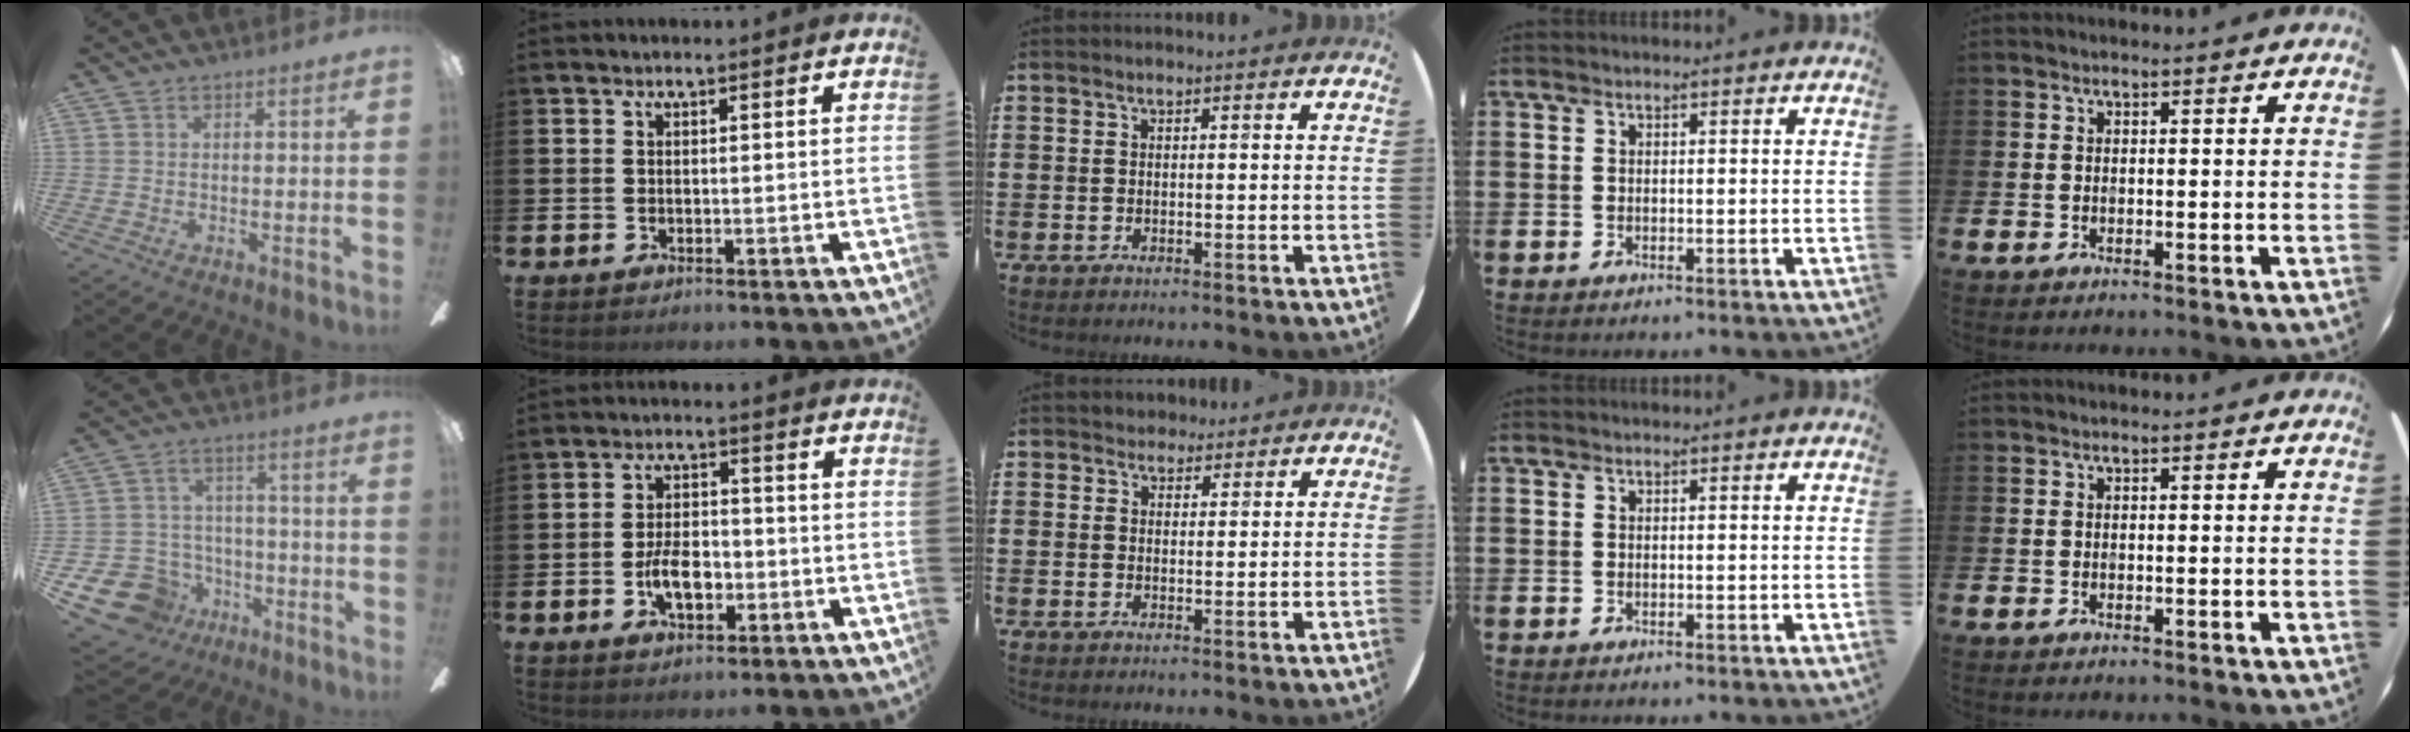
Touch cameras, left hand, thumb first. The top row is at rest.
{"thumb": {"total": 13.7, "force": [-7.7, 10.1, 5.3], "torque": [-0.134, 0.053, -0.130]}, "index": {"total": 5.3, "force": [-1.6, 3.0, 4.1], "torque": [-0.059, 0.005, -0.031]}, "middle": {"total": 2.1, "force": [1.9, 0.8, -0.1], "torque": [0.006, 0.000, 0.036]}}